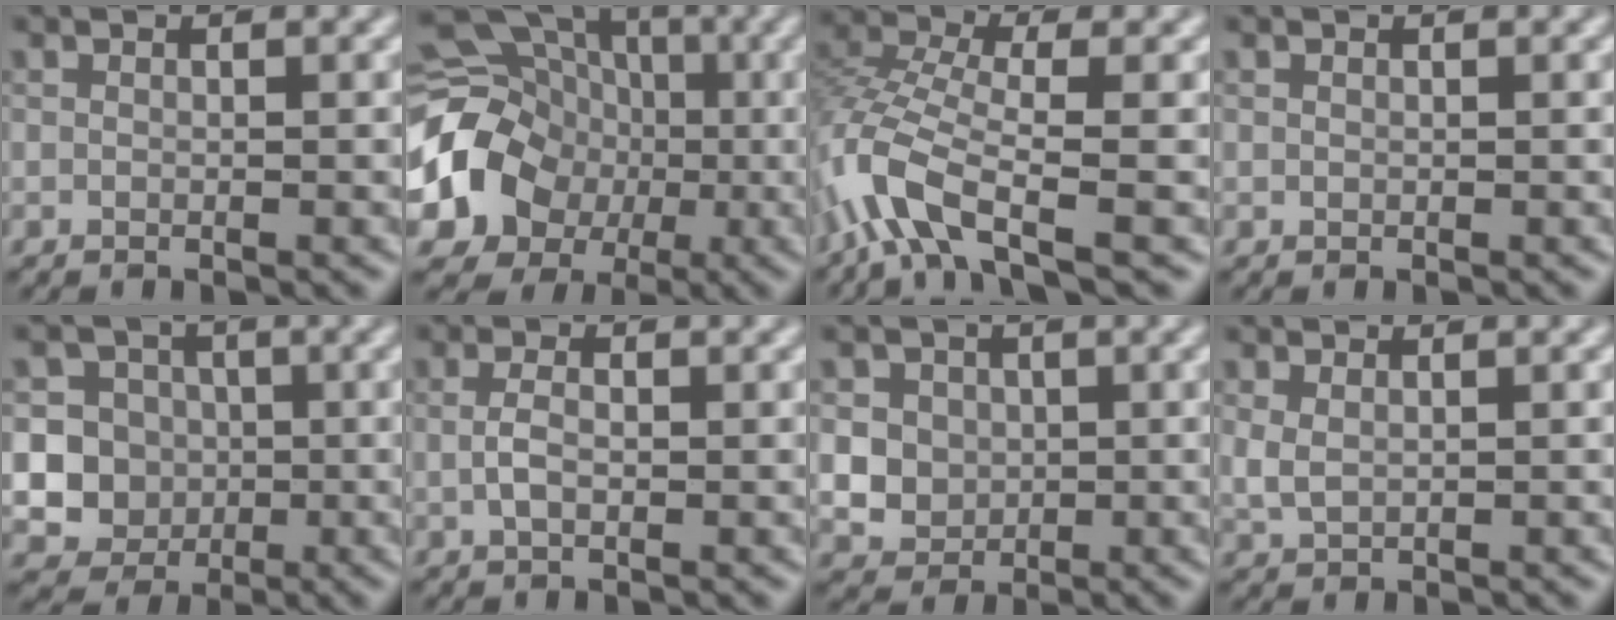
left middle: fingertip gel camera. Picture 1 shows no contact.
{"total": 13.4, "force": [-1.7, 11.9, 6.1], "torque": [-0.124, -0.007, -0.051]}
{"total": 6.2, "force": [-3.4, 2.0, 4.7], "torque": [-0.104, 0.002, -0.083]}
{"total": 0.0}
{"total": 8.4, "force": [-0.4, 8.1, 2.1], "torque": [-0.038, 0.018, -0.018]}
{"total": 1.7, "force": [-0.1, 0.8, 1.5], "torque": [-0.035, 0.002, -0.004]}
{"total": 5.2, "force": [1.1, 4.6, 2.1], "torque": [-0.042, 0.015, 0.015]}
{"total": 1.5, "force": [0.6, 0.8, 1.1], "torque": [-0.029, -0.001, 0.015]}